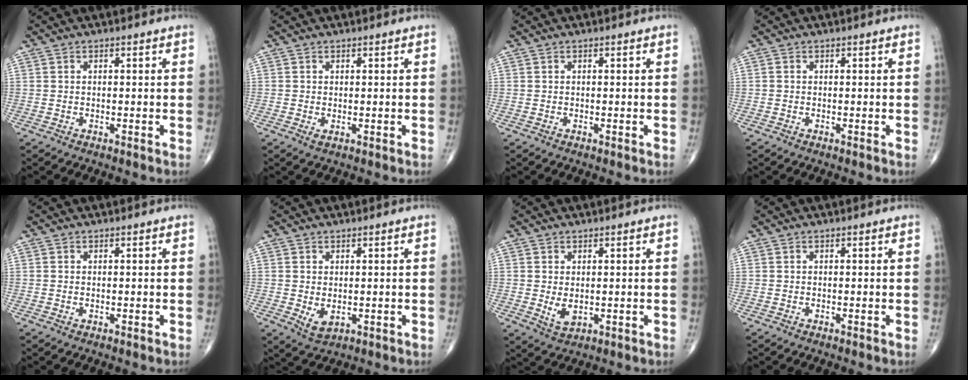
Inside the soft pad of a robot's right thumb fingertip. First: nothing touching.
{"total": 0.9, "force": [-0.1, 0.5, 0.7], "torque": [-0.014, -0.003, 0.000]}
{"total": 0.0}
{"total": 0.0}
{"total": 0.0}
{"total": 3.2, "force": [-0.2, 2.0, 2.6], "torque": [-0.039, -0.006, 0.008]}
{"total": 3.3, "force": [0.0, 2.0, 2.7], "torque": [-0.042, -0.009, 0.010]}
{"total": 0.0}